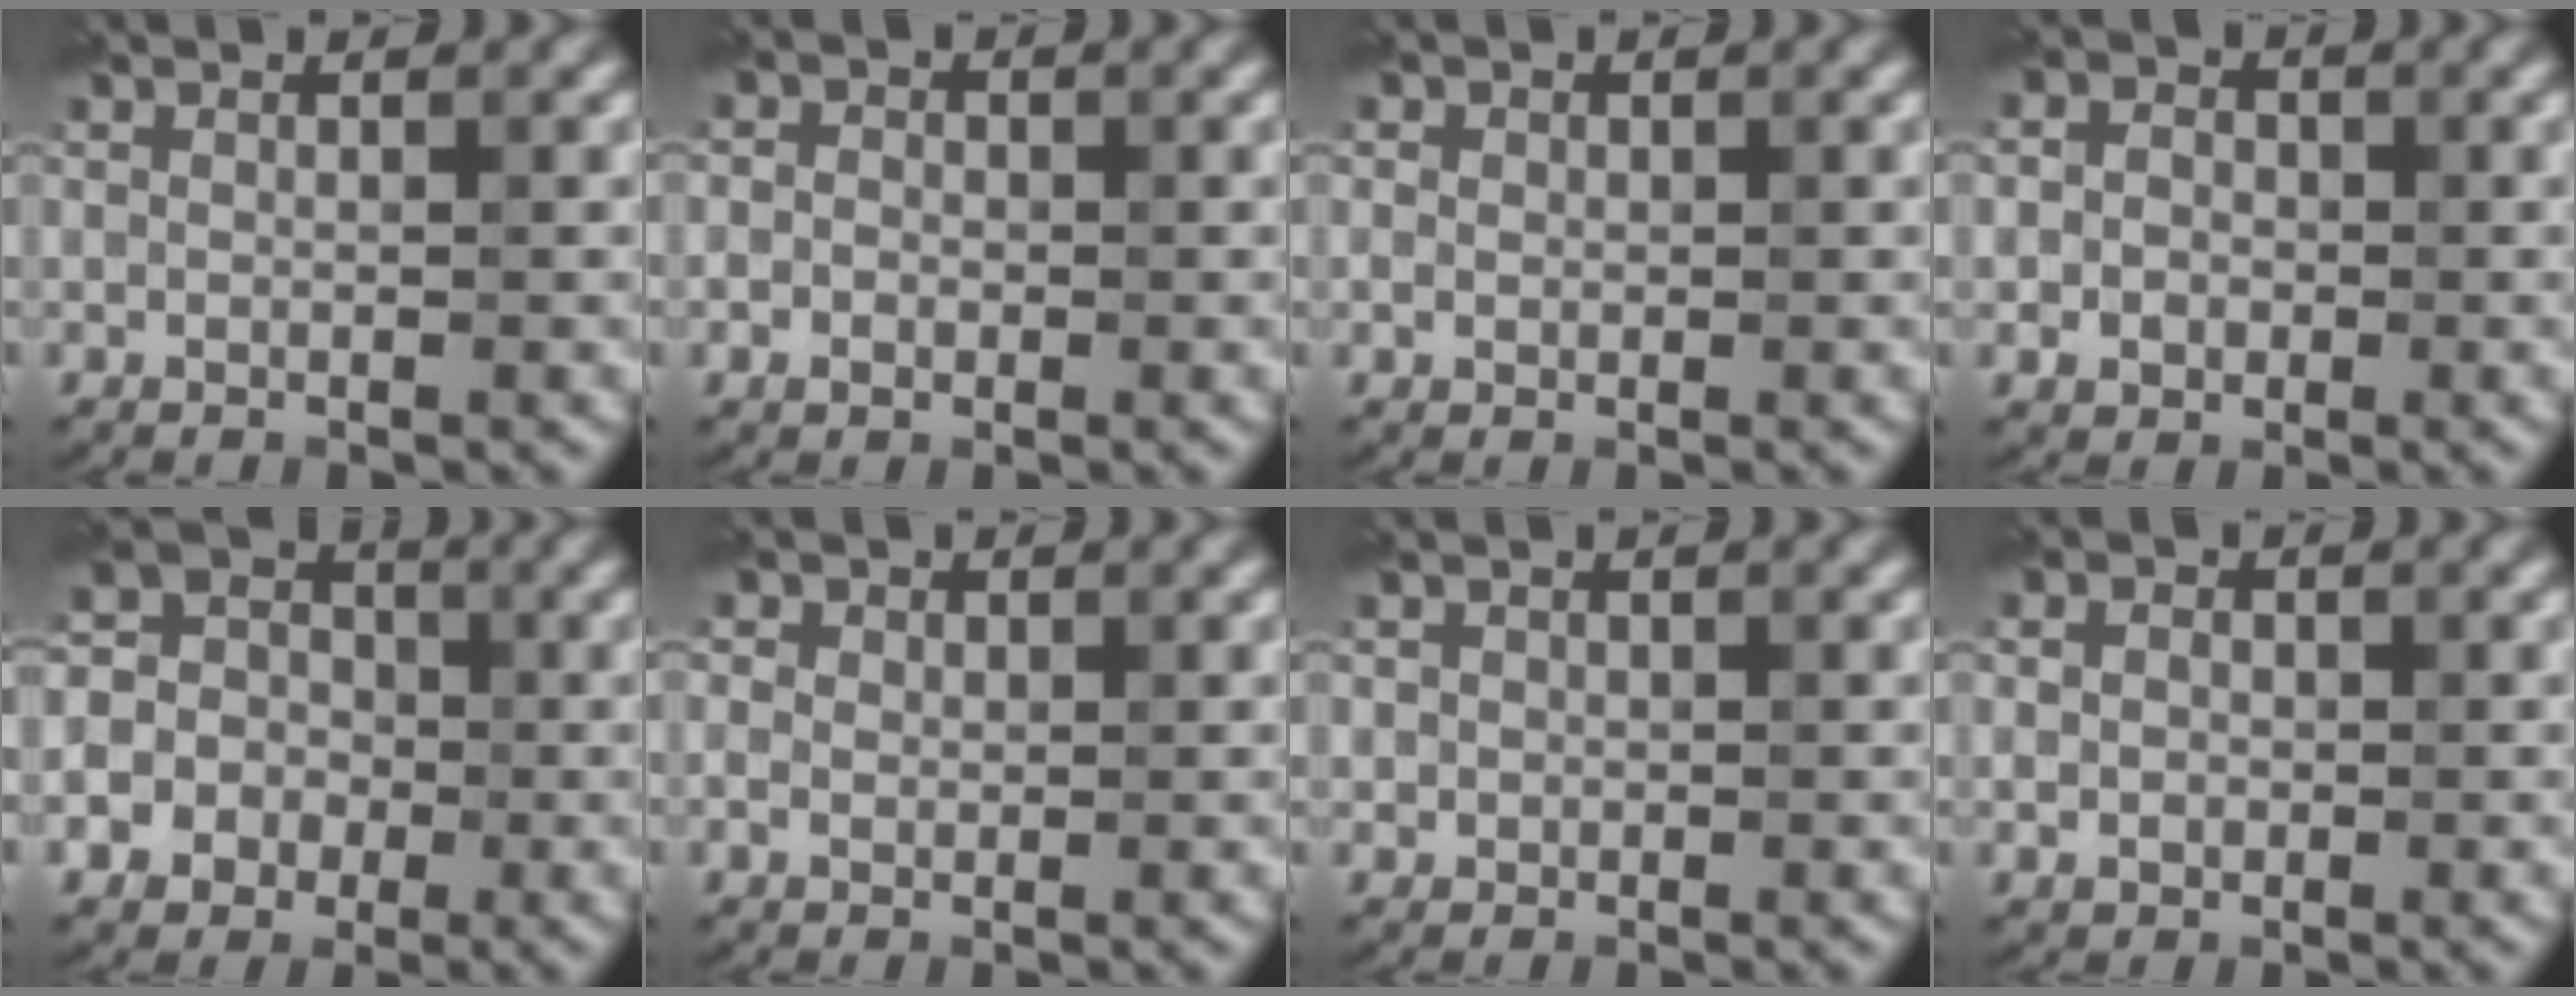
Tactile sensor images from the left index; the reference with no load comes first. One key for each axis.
{"total": 2.0, "fx": -0.3, "fy": 1.8, "fz": 0.9, "tx": 0.002, "ty": 0.001, "tz": -0.015}
{"total": 1.5, "fx": 0.3, "fy": 1.4, "fz": 0.5, "tx": -0.007, "ty": 0.001, "tz": 0.000}
{"total": 3.6, "fx": 0.2, "fy": 3.2, "fz": 1.6, "tx": -0.004, "ty": 0.006, "tz": -0.022}
{"total": 7.8, "fx": -2.6, "fy": 7.1, "fz": 2.1, "tx": -0.049, "ty": 0.002, "tz": -0.060}
{"total": 2.6, "fx": 0.6, "fy": 2.2, "fz": 1.2, "tx": -0.017, "ty": 0.009, "tz": -0.003}
{"total": 1.1, "fx": 0.1, "fy": 1.1, "fz": 0.1, "tx": 0.012, "ty": -0.005, "tz": 0.003}
{"total": 1.8, "fx": 0.0, "fy": 1.6, "fz": 0.8, "tx": -0.012, "ty": -0.004, "tz": -0.002}